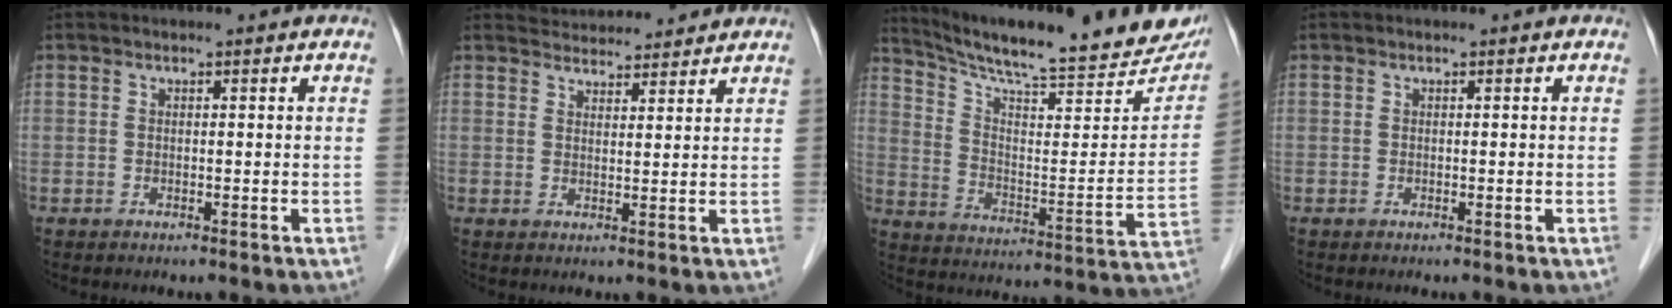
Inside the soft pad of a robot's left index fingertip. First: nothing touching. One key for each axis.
{"total": 6.2, "fx": 6.1, "fy": 1.0, "fz": 0.5, "tx": -0.010, "ty": 0.022, "tz": 0.083}
{"total": 24.8, "fx": 22.2, "fy": 3.5, "fz": 10.4, "tx": -0.164, "ty": -0.059, "tz": 0.304}
{"total": 0.0}